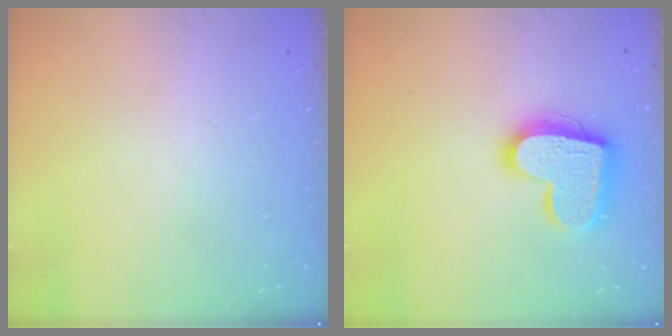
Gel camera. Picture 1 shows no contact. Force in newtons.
{"total": 17.4, "press": 17.3, "slide": 1.4}